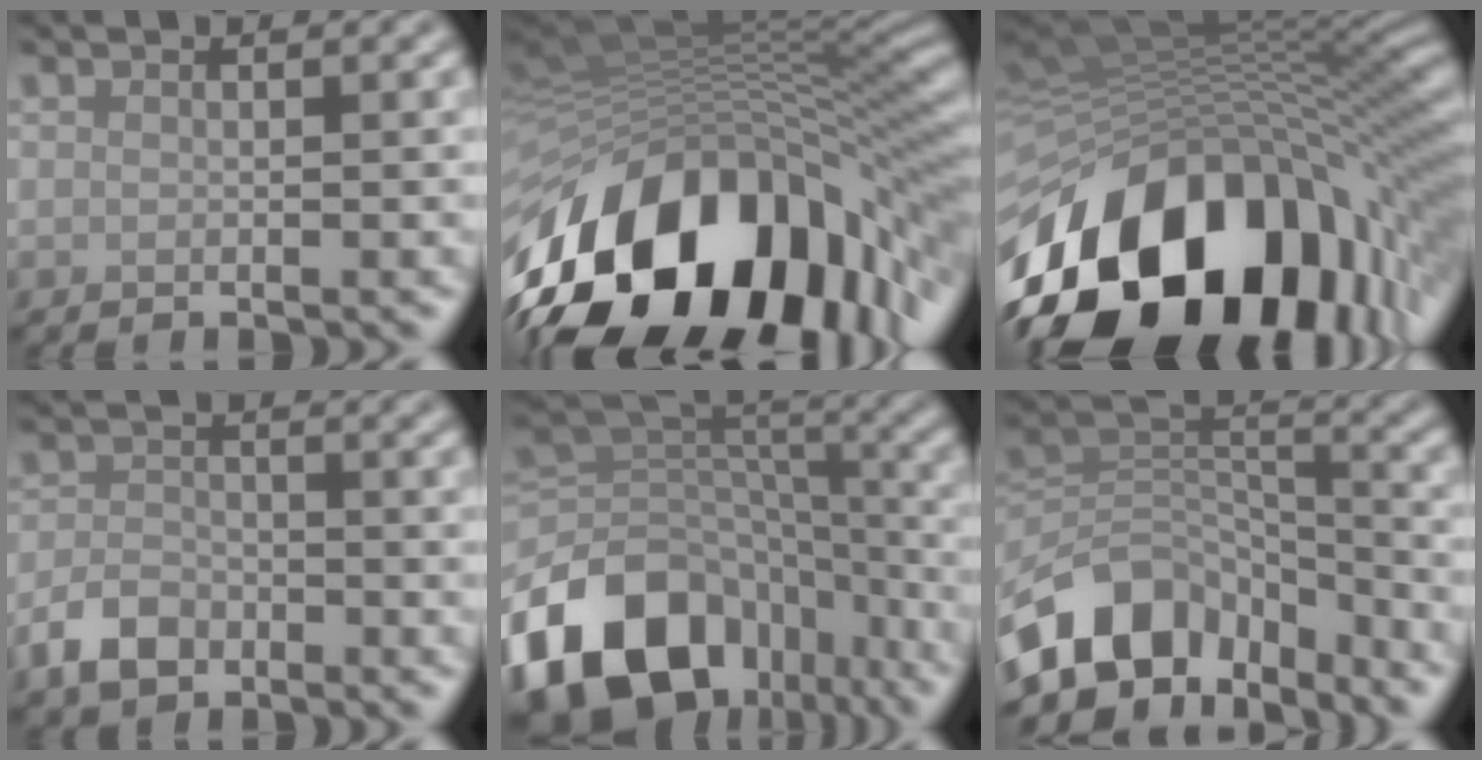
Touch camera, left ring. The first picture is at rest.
{"total": 17.4, "force": [-5.8, 9.9, 13.0], "torque": [-0.223, -0.013, -0.095]}
{"total": 19.1, "force": [-7.1, 11.8, 13.1], "torque": [-0.242, -0.011, -0.112]}
{"total": 3.3, "force": [-2.1, 2.0, 1.6], "torque": [-0.028, -0.001, -0.050]}
{"total": 15.4, "force": [-8.7, 9.9, 7.9], "torque": [-0.182, -0.006, -0.137]}
{"total": 9.7, "force": [-6.5, 5.9, 4.2], "torque": [-0.062, 0.000, -0.129]}